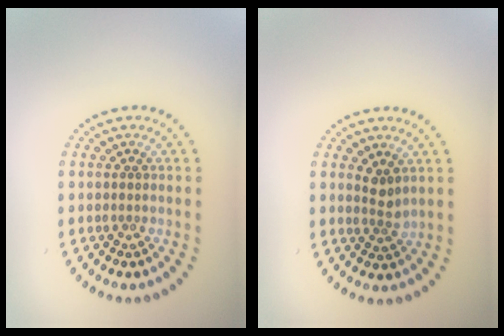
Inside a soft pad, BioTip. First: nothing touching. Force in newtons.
{"total": 1.8, "press": 1.3, "slide": 1.2}